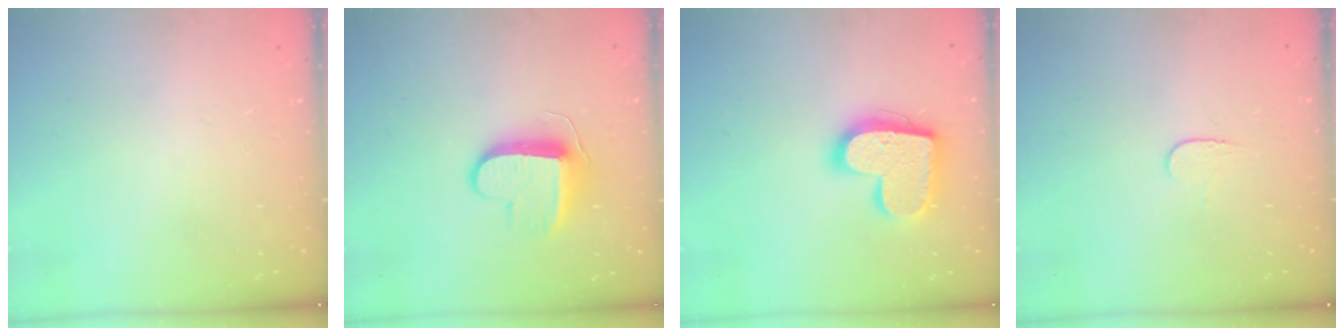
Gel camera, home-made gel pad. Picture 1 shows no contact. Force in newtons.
{"total": 9.3, "press": 9.3, "slide": 0.4}
{"total": 17.3, "press": 17.3, "slide": 1.1}
{"total": 4.0, "press": 4.0, "slide": 0.4}